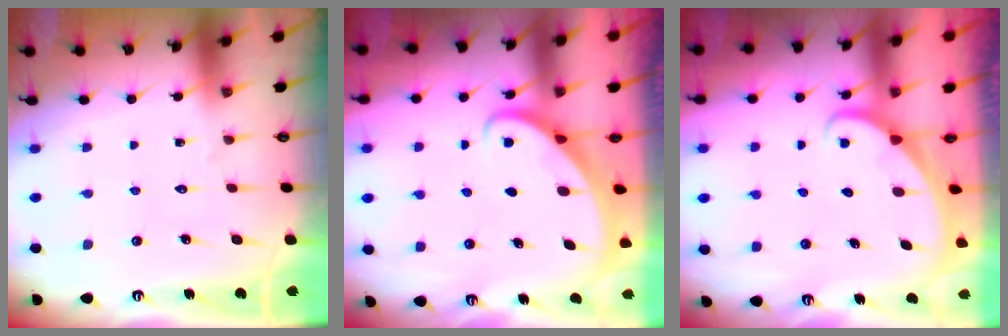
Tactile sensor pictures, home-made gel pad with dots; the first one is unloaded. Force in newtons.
{"total": 2.6, "press": 2.6, "slide": 0.3}
{"total": 1.7, "press": 1.7, "slide": 0.0}